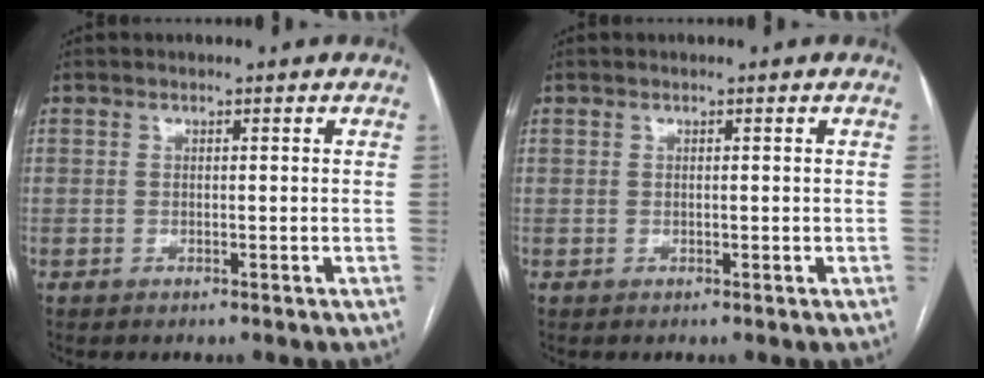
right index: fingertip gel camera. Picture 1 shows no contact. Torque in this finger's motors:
{"motor_torque": [0.02, 0.00, 0.00, 0.00]}